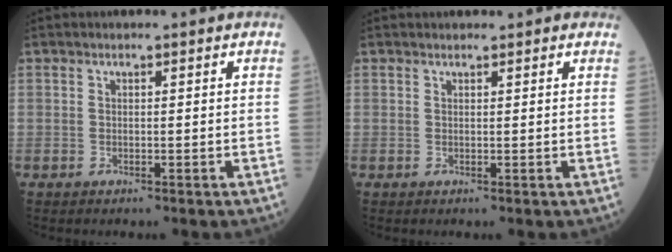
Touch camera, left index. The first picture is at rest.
{"total": 1.9, "force": [1.7, 0.6, 0.6], "torque": [-0.011, 0.014, 0.017]}